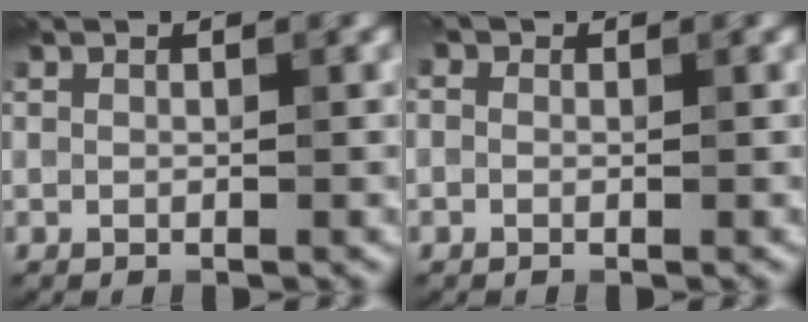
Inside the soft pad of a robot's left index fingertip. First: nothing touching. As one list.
[{"total": 1.4, "force": [0.5, 1.1, 0.8], "torque": [-0.015, 0.001, -0.009]}]